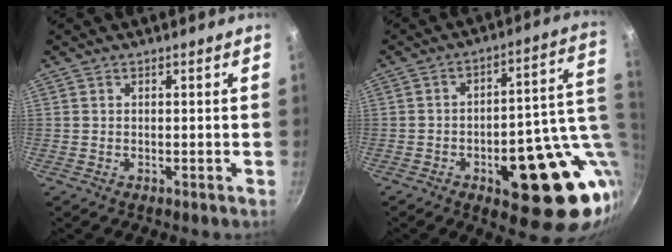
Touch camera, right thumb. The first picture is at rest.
{"total": 21.3, "force": [-2.9, 9.1, 19.0], "torque": [-0.201, 0.012, -0.028]}